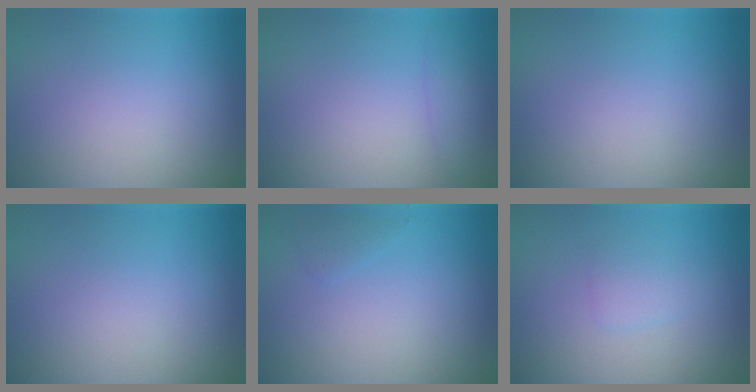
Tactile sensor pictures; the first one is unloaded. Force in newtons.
{"total": 1.3, "press": 1.3, "slide": 0.0}
{"total": 0.0}
{"total": 0.0}
{"total": 0.8, "press": 0.8, "slide": 0.0}
{"total": 1.2, "press": 1.2, "slide": 0.1}